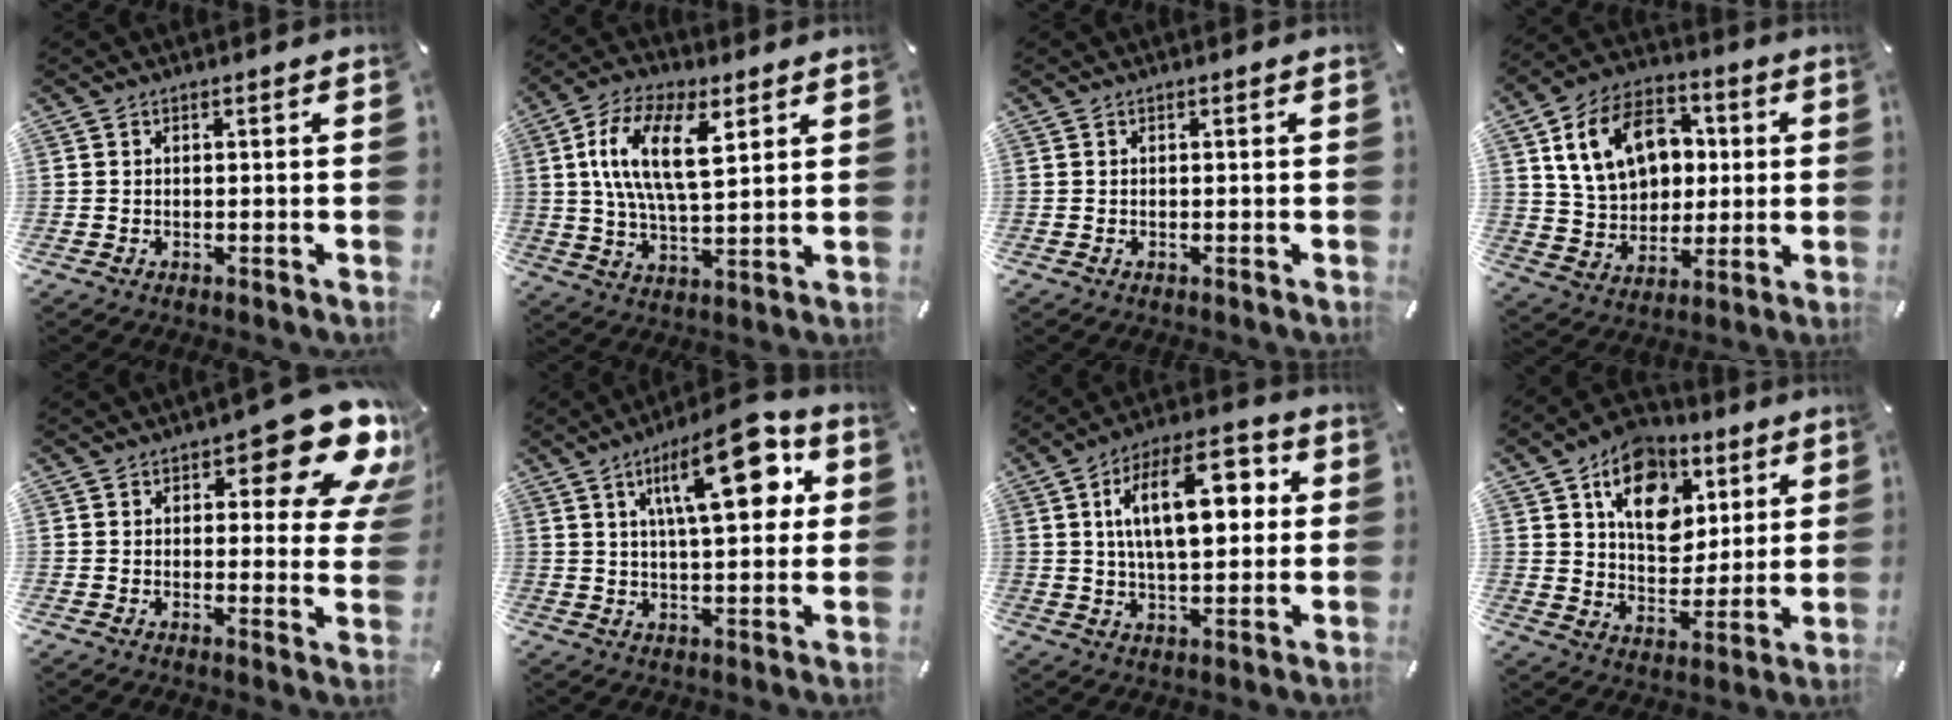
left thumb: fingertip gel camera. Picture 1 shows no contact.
{"total": 15.2, "force": [5.5, 7.3, 12.2], "torque": [-0.250, 0.004, 0.093]}
{"total": 0.0}
{"total": 16.7, "force": [4.2, 13.2, 9.4], "torque": [-0.172, 0.006, 0.082]}
{"total": 14.6, "force": [7.9, 6.1, 10.7], "torque": [-0.127, -0.055, 0.131]}
{"total": 19.4, "force": [7.2, 7.4, 16.4], "torque": [-0.239, -0.014, 0.105]}
{"total": 17.3, "force": [4.6, 8.8, 14.2], "torque": [-0.236, 0.002, 0.072]}
{"total": 14.5, "force": [6.8, 10.8, 6.9], "torque": [-0.104, -0.033, 0.127]}